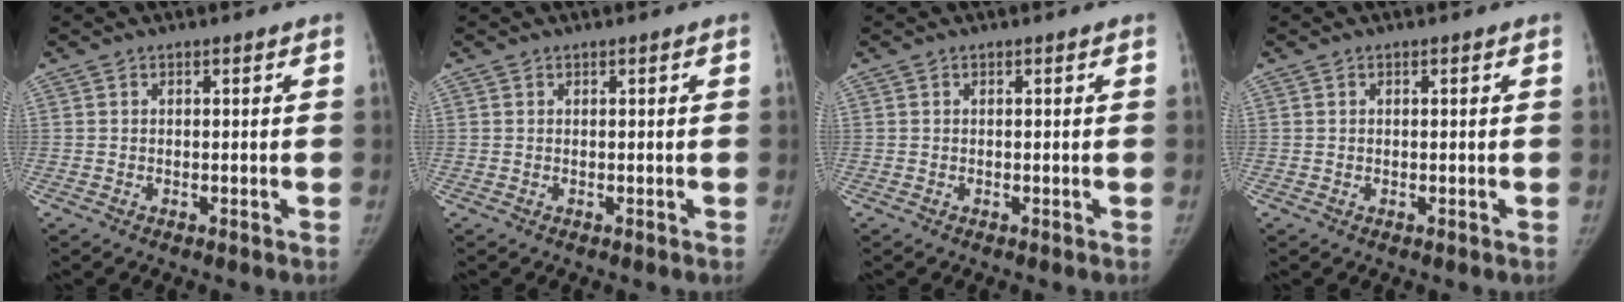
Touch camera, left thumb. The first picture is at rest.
{"total": 0.0}
{"total": 0.0}
{"total": 0.0}